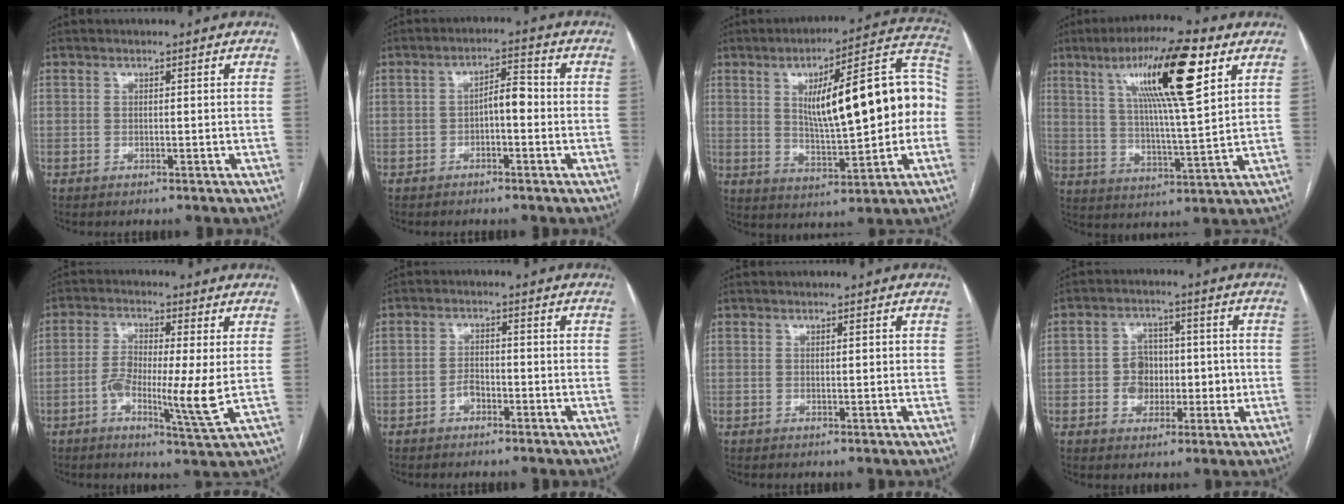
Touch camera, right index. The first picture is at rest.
{"total": 4.1, "force": [-0.7, 1.5, 3.7], "torque": [-0.059, 0.018, -0.012]}
{"total": 19.8, "force": [1.7, 4.5, 19.2], "torque": [-0.279, 0.041, 0.031]}
{"total": 16.2, "force": [7.5, 1.2, 14.3], "torque": [-0.249, 0.013, 0.121]}
{"total": 8.8, "force": [-1.5, 0.5, 8.6], "torque": [-0.155, -0.010, -0.031]}
{"total": 2.3, "force": [-1.4, 1.4, 1.2], "torque": [-0.018, 0.006, -0.026]}
{"total": 1.2, "force": [0.3, 0.3, 1.1], "torque": [-0.018, 0.001, 0.003]}
{"total": 6.4, "force": [-0.6, 5.3, 3.4], "torque": [-0.049, 0.022, -0.007]}